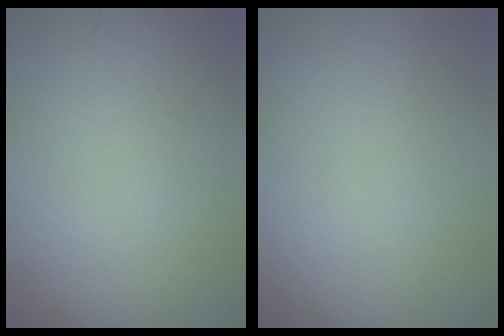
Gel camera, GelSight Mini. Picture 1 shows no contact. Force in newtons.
{"total": 0.0}